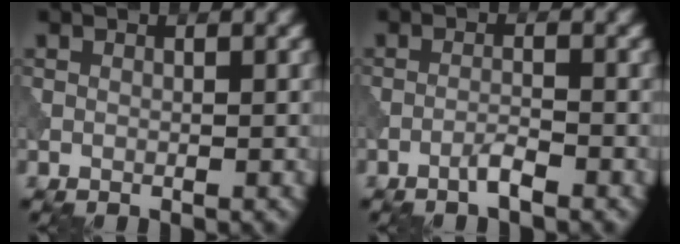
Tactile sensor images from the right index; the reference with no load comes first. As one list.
[{"total": 1.6, "force": [-1.3, 0.0, 1.0], "torque": [-0.020, 0.003, -0.030]}]